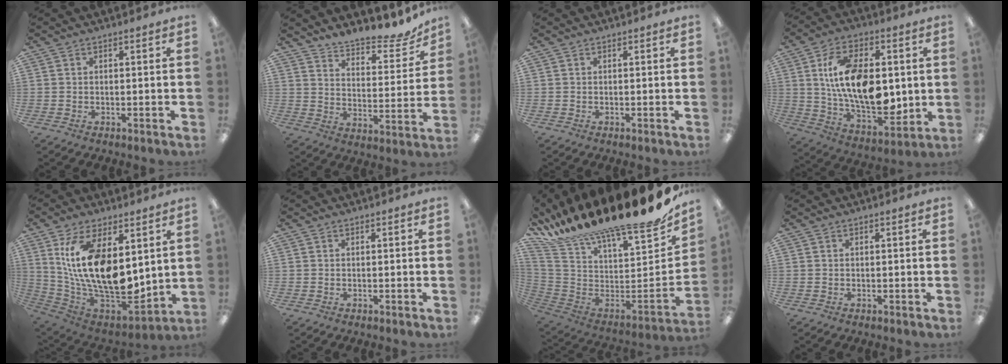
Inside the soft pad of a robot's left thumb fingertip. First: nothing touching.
{"total": 8.9, "force": [8.4, 2.2, 2.1], "torque": [-0.029, -0.078, 0.143]}
{"total": 0.0}
{"total": 19.0, "force": [2.5, 11.2, 15.1], "torque": [-0.277, 0.008, 0.047]}
{"total": 19.3, "force": [4.8, 10.2, 15.7], "torque": [-0.315, -0.044, 0.091]}
{"total": 0.0}
{"total": 21.2, "force": [14.7, 5.9, 14.1], "torque": [-0.195, -0.133, 0.251]}
{"total": 0.0}